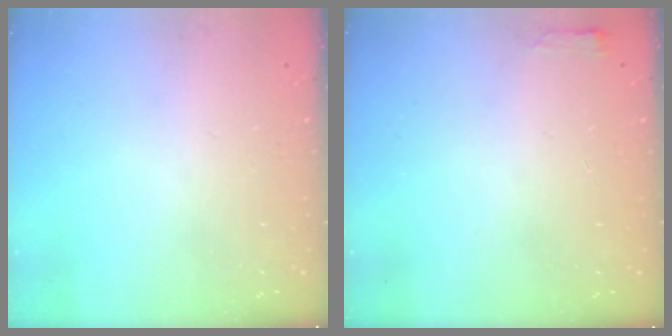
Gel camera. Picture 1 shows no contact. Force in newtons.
{"total": 3.7, "press": 3.5, "slide": 1.3}